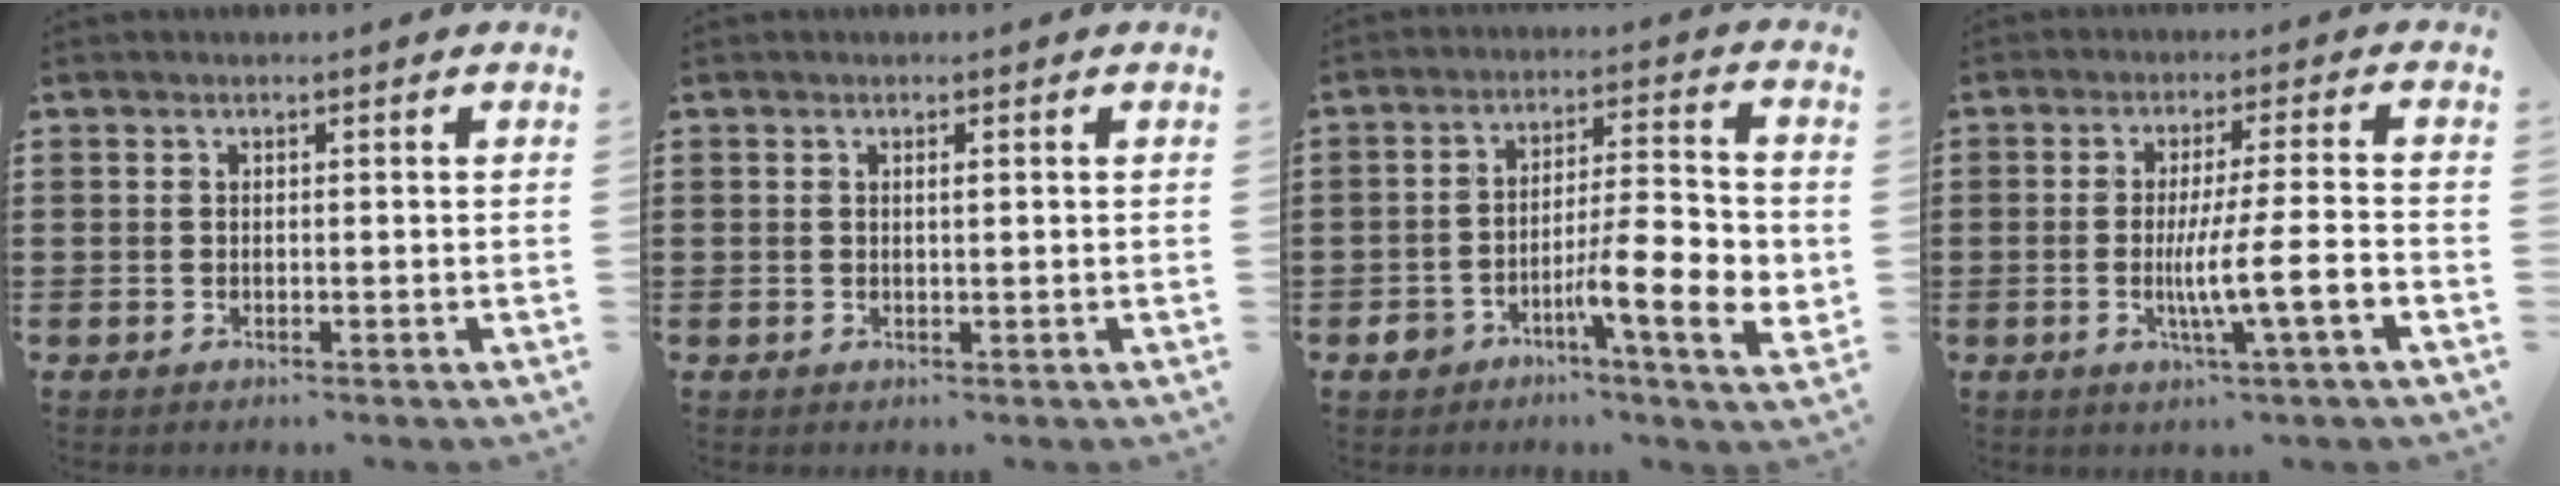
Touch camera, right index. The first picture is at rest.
{"total": 0.7, "force": [0.2, 0.1, 0.6], "torque": [-0.013, 0.001, 0.004]}
{"total": 10.4, "force": [-3.7, 3.1, 9.2], "torque": [-0.155, -0.001, -0.066]}
{"total": 7.9, "force": [-2.2, -0.1, 7.5], "torque": [-0.131, -0.014, -0.040]}